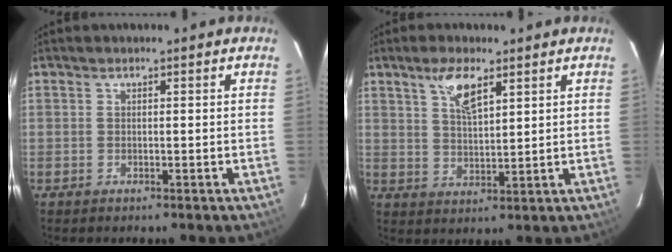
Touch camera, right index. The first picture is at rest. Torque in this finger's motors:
{"motor_torque": [0.25, 0.24, 0.15, 0.10]}